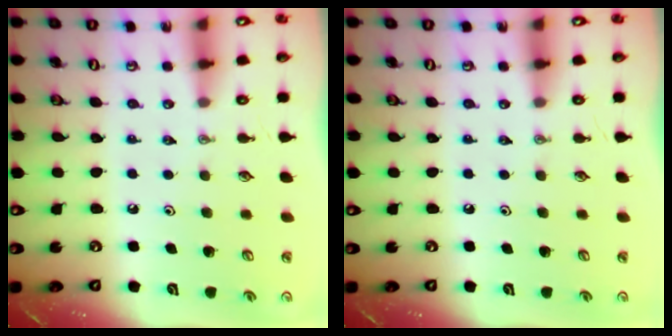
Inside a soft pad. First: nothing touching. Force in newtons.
{"total": 0.0}